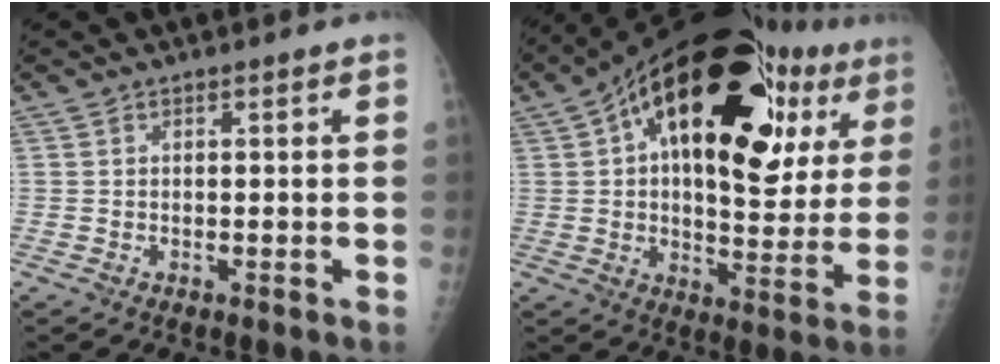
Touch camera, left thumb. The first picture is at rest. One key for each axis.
{"total": 31.4, "fx": 12.3, "fy": 15.2, "fz": 24.6, "tx": -0.333, "ty": 0.025, "tz": 0.183}